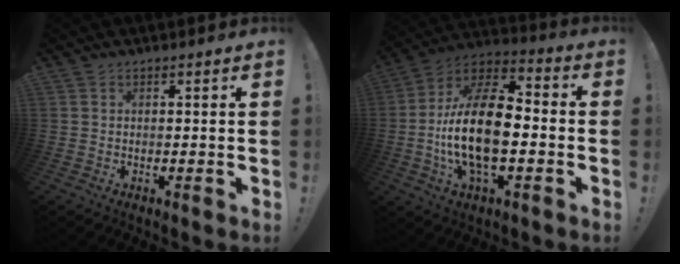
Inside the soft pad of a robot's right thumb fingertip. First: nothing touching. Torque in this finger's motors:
{"motor_torque": [0.31, 1.15, 1.61, -1.16, 0.22]}